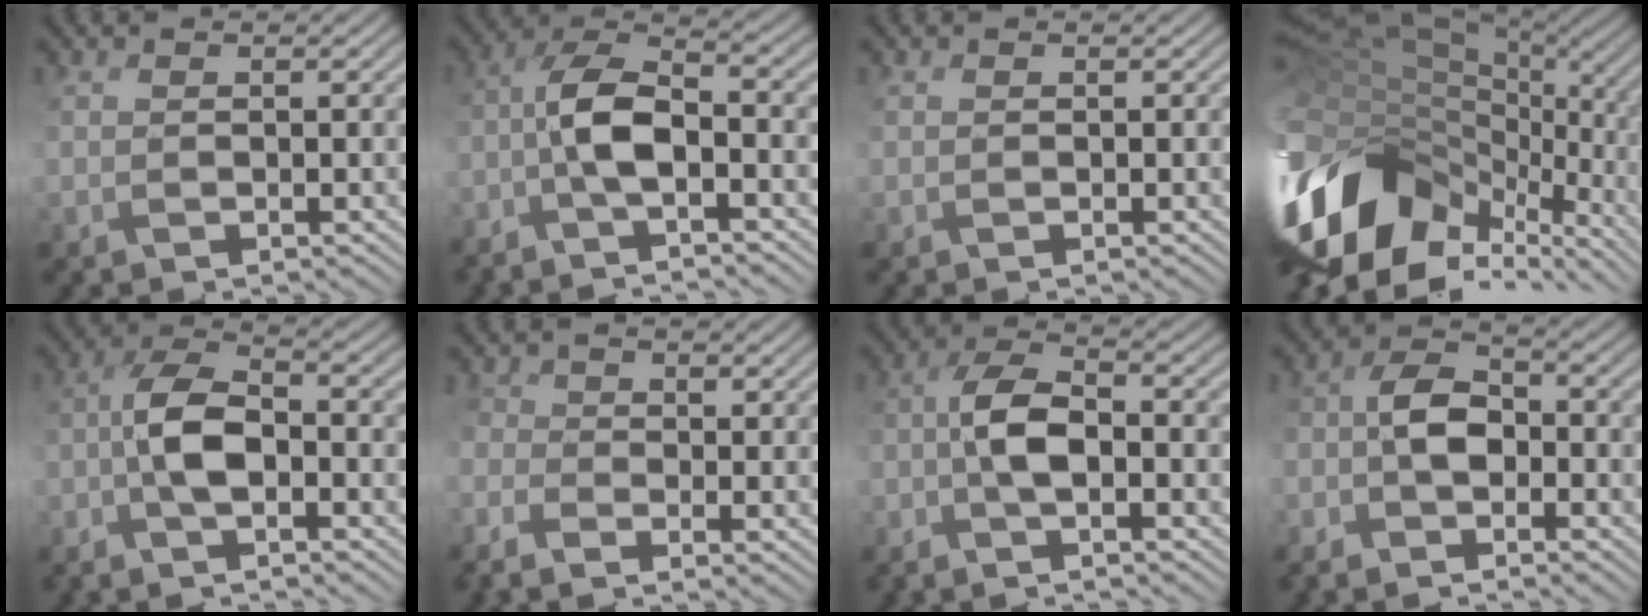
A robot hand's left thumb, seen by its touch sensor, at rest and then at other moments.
{"total": 6.9, "force": [-2.7, 2.2, 5.9], "torque": [-0.116, 0.011, -0.068]}
{"total": 0.0}
{"total": 17.3, "force": [-5.0, 10.8, 12.6], "torque": [-0.300, 0.005, -0.084]}
{"total": 6.6, "force": [-2.4, 2.6, 5.6], "torque": [-0.110, 0.014, -0.061]}
{"total": 4.1, "force": [-2.8, 2.0, 2.2], "torque": [-0.061, -0.012, -0.067]}
{"total": 5.9, "force": [-2.1, 2.2, 5.1], "torque": [-0.101, 0.011, -0.054]}
{"total": 5.7, "force": [-3.1, 3.0, 3.7], "torque": [-0.080, 0.004, -0.073]}